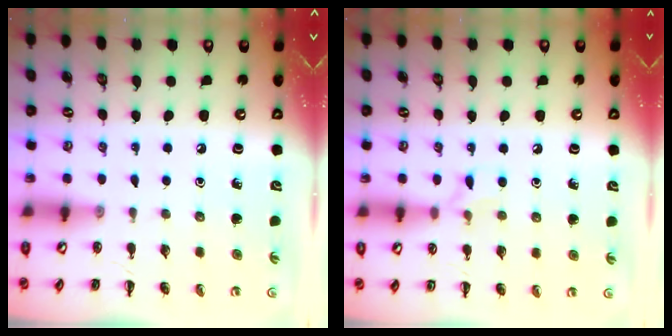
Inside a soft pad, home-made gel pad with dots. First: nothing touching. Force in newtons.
{"total": 5.2, "press": 4.9, "slide": 1.6}